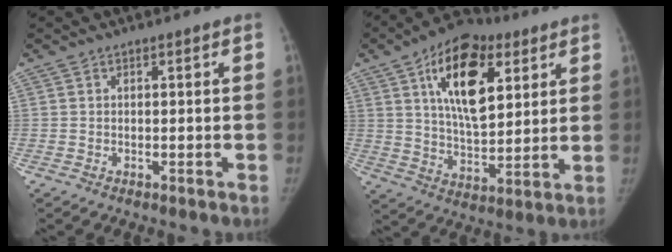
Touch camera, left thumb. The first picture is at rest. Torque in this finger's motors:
{"motor_torque": [1.17, 0.72, 2.05, -0.73, 0.49]}